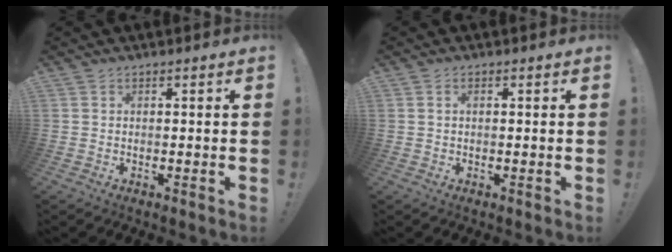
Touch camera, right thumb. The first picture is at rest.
{"total": 0.9, "force": [0.2, 0.5, 0.7], "torque": [-0.017, 0.004, 0.002]}